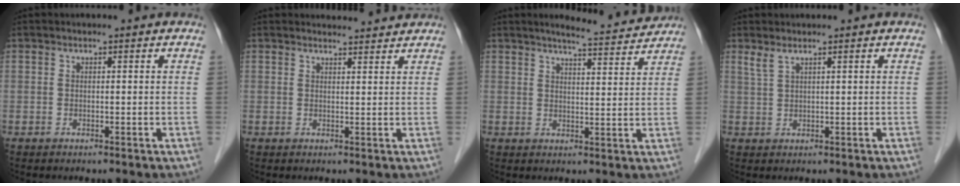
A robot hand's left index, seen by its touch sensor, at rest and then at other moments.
{"total": 3.2, "force": [3.2, 0.2, 0.1], "torque": [-0.010, 0.004, 0.040]}
{"total": 7.4, "force": [7.0, 0.1, 2.2], "torque": [-0.041, -0.001, 0.090]}
{"total": 1.8, "force": [1.3, 0.0, 1.2], "torque": [-0.035, 0.007, 0.033]}